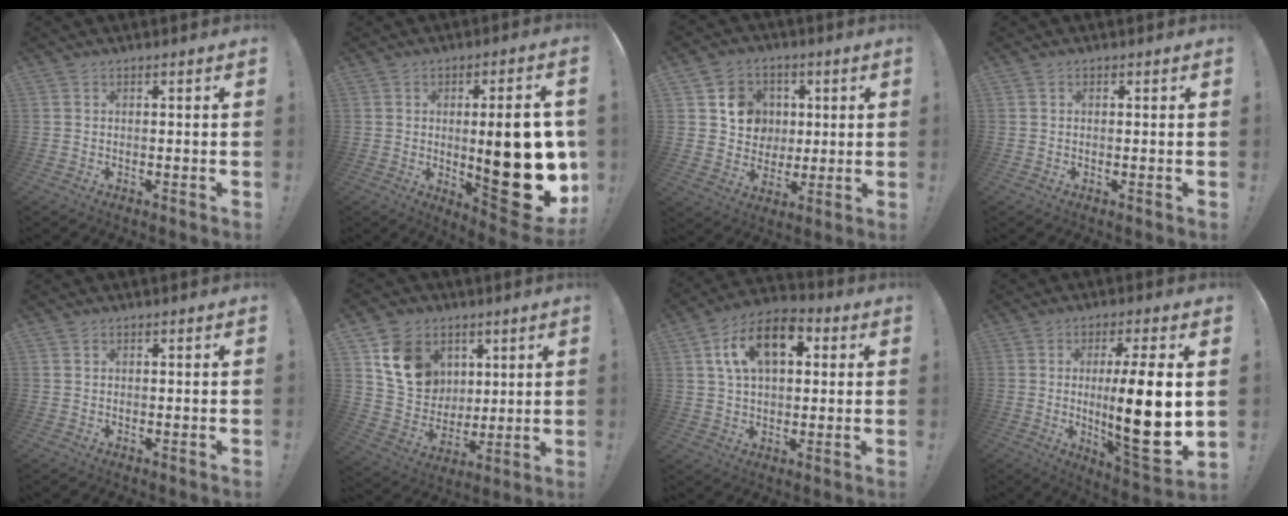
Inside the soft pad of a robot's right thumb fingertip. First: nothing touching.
{"total": 23.0, "force": [-1.6, 7.6, 21.6], "torque": [-0.274, -0.017, -0.013]}
{"total": 10.4, "force": [2.7, 9.6, 2.9], "torque": [-0.040, -0.013, 0.060]}
{"total": 0.0}
{"total": 0.6, "force": [0.4, 0.4, 0.3], "torque": [-0.013, 0.004, 0.011]}
{"total": 14.5, "force": [6.4, 11.7, 5.6], "torque": [-0.098, -0.025, 0.135]}
{"total": 14.8, "force": [5.5, 8.7, 10.7], "torque": [-0.175, 0.000, 0.096]}
{"total": 18.4, "force": [0.3, 3.1, 18.2], "torque": [-0.290, -0.030, 0.000]}